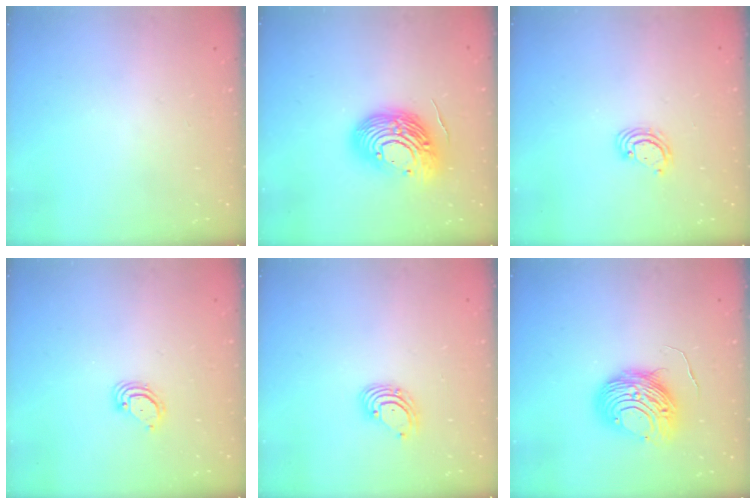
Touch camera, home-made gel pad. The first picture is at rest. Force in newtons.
{"total": 17.3, "press": 17.3, "slide": 1.4}
{"total": 2.8, "press": 2.8, "slide": 0.3}
{"total": 3.1, "press": 3.1, "slide": 0.2}
{"total": 2.7, "press": 2.7, "slide": 0.3}
{"total": 9.5, "press": 9.5, "slide": 0.8}